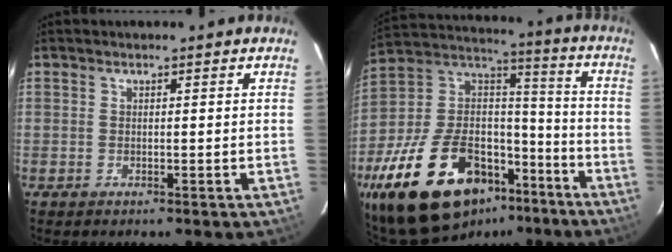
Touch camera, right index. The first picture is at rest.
{"total": 27.8, "force": [-17.0, 14.0, 16.9], "torque": [-0.333, 0.015, -0.272]}